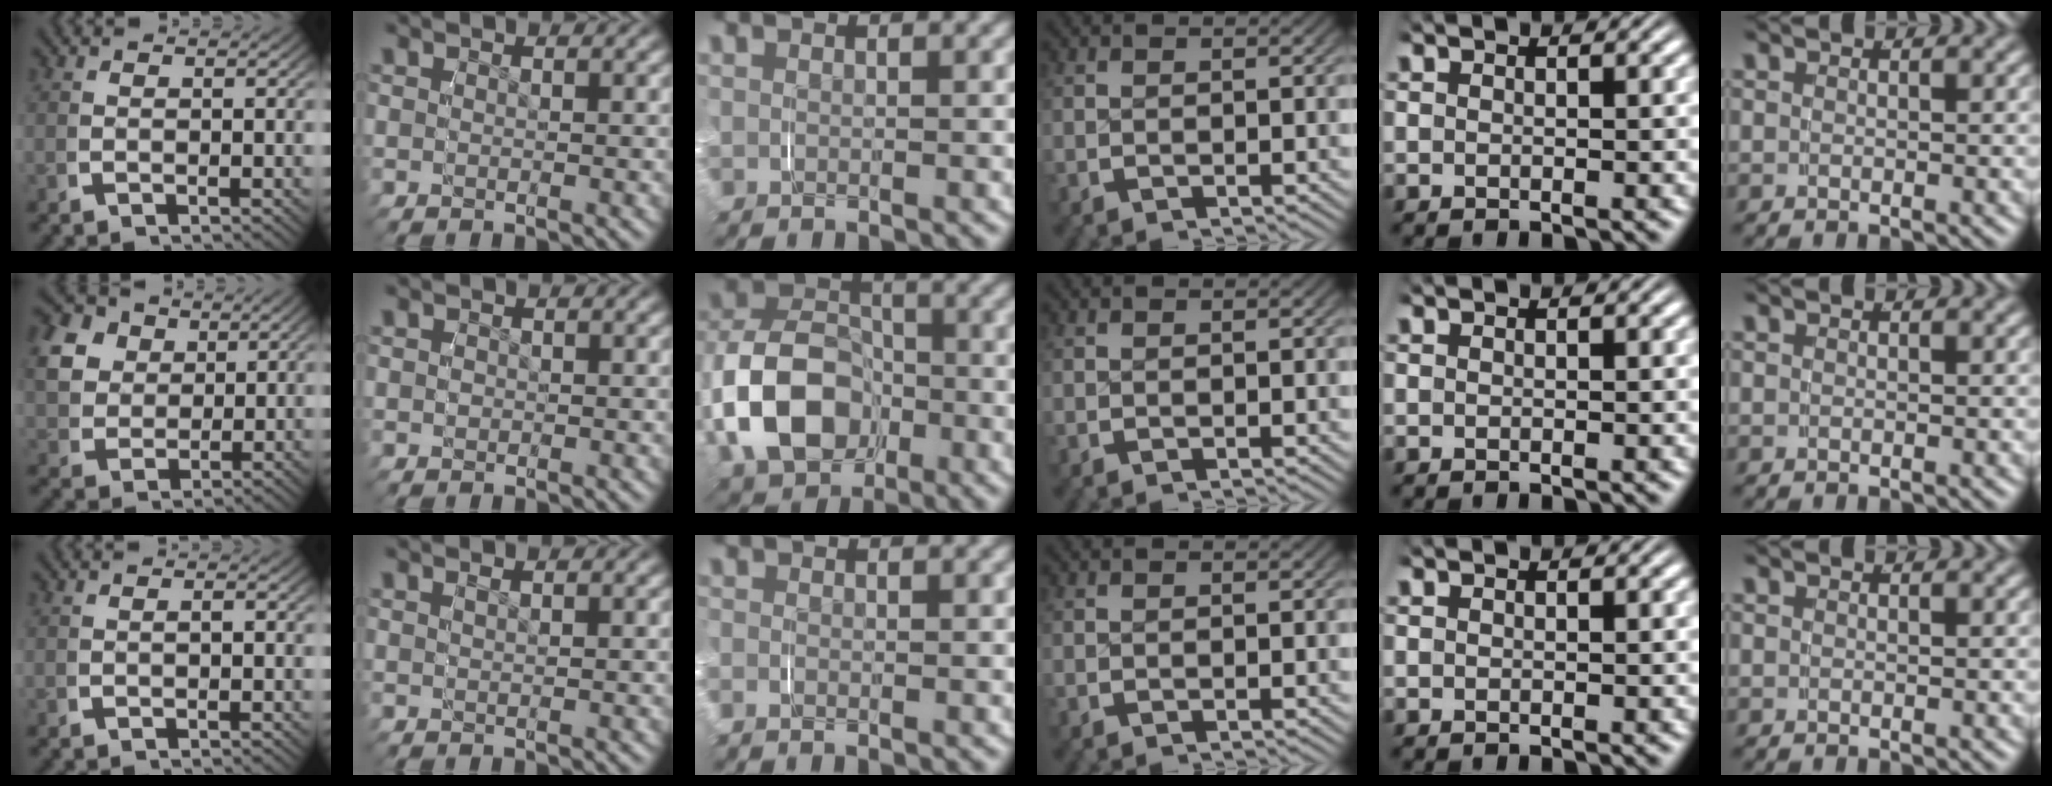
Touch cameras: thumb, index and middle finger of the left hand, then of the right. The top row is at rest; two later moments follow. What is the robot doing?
{"motion": "grasp_and_lifting", "object": "paper"}